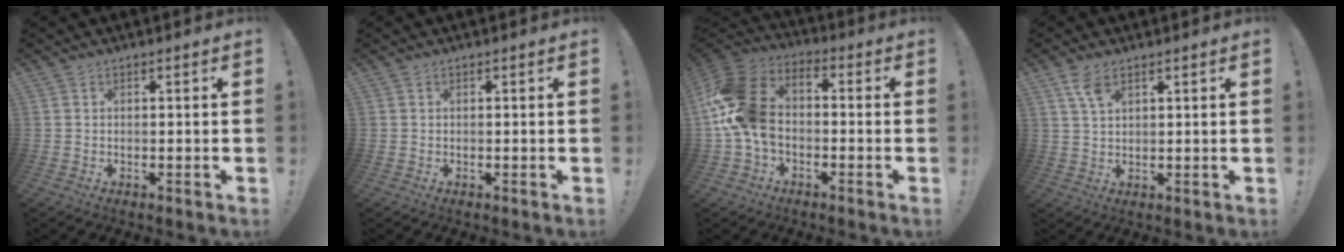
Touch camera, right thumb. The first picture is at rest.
{"total": 0.0}
{"total": 15.4, "force": [-2.2, 10.6, 11.0], "torque": [-0.224, 0.016, -0.034]}
{"total": 5.0, "force": [3.2, 2.0, 3.4], "torque": [-0.064, -0.011, 0.059]}